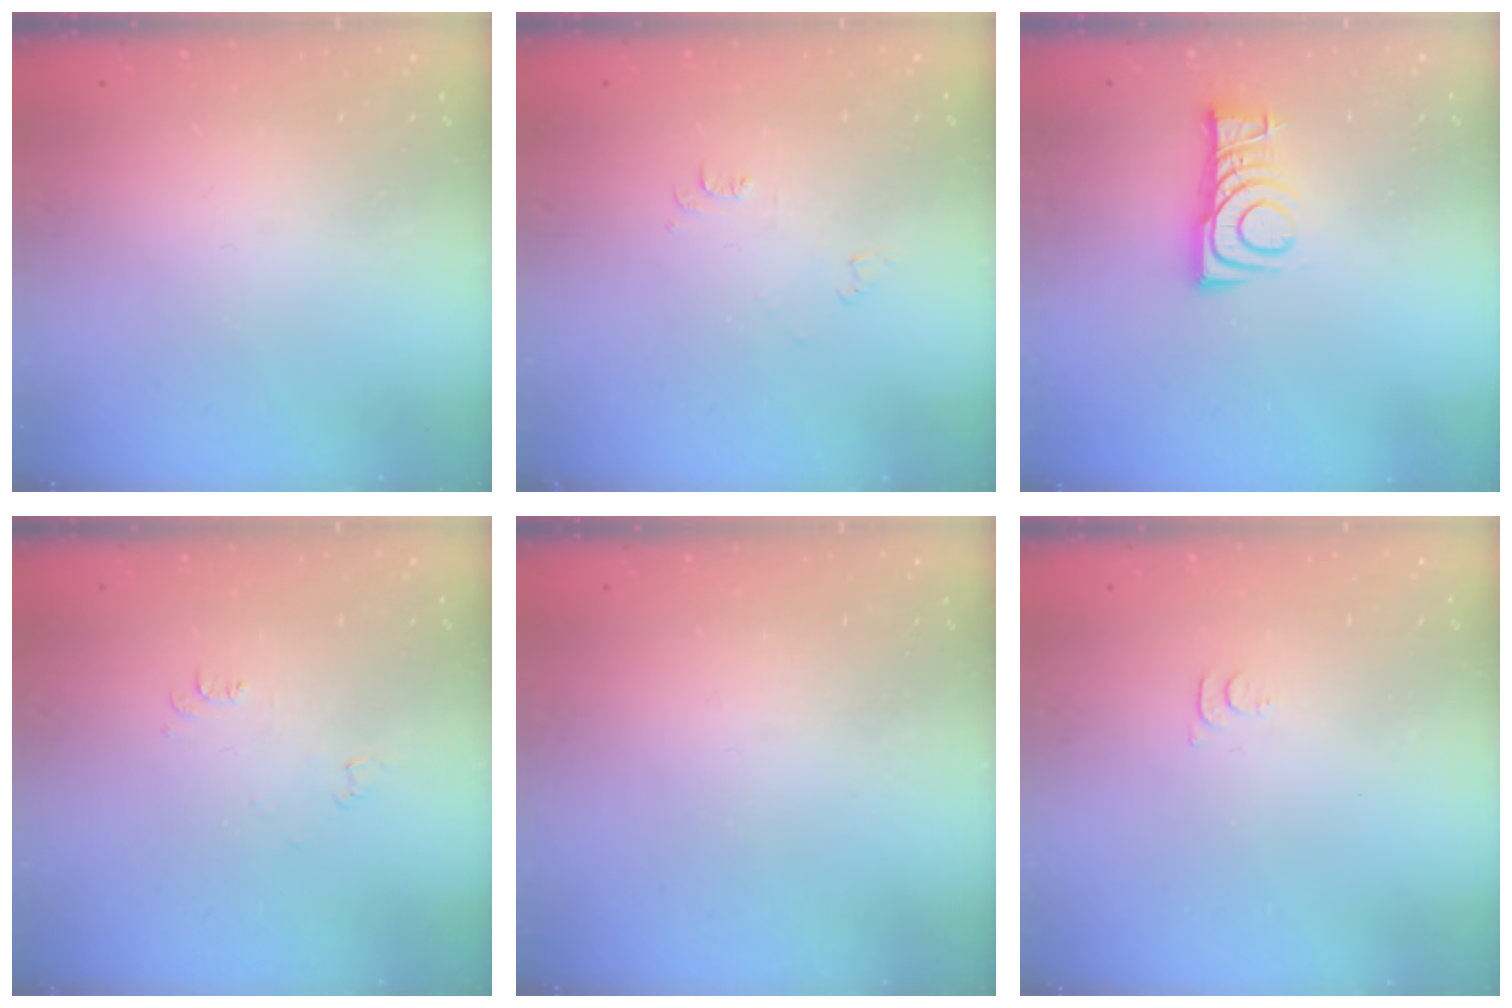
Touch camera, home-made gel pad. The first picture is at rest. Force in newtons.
{"total": 3.5, "press": 3.4, "slide": 0.5}
{"total": 8.0, "press": 7.9, "slide": 0.5}
{"total": 3.5, "press": 3.4, "slide": 0.5}
{"total": 2.8, "press": 2.8, "slide": 0.4}
{"total": 3.6, "press": 3.6, "slide": 0.4}